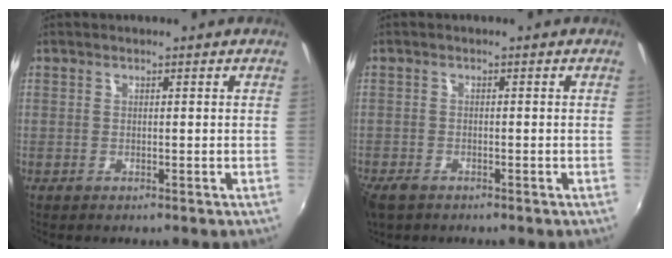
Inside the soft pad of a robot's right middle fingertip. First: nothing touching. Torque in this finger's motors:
{"motor_torque": [0.45, -0.49, 0.11, 0.05]}